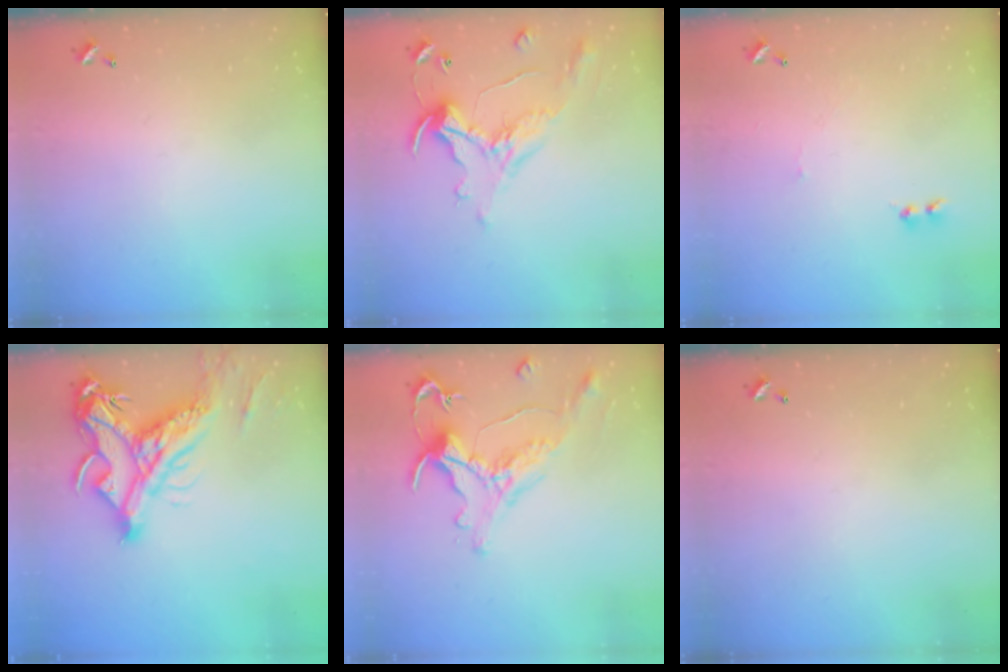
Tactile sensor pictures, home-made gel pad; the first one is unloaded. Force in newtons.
{"total": 1.8, "press": 1.5, "slide": 1.1}
{"total": 1.5, "press": 1.4, "slide": 0.6}
{"total": 15.2, "press": 15.0, "slide": 2.6}
{"total": 0.7, "press": 0.1, "slide": 0.7}
{"total": 0.0}